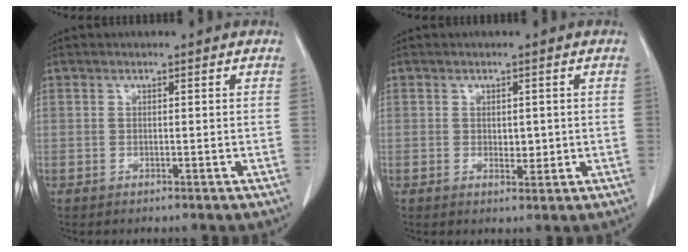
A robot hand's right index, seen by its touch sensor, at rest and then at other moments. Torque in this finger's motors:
{"motor_torque": [0.29, -0.02, 0.11, 0.03]}